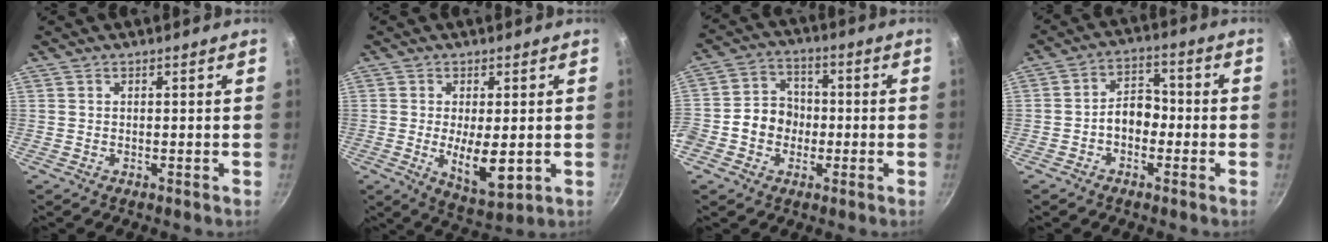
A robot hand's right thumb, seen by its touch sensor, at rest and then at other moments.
{"total": 9.0, "force": [-0.9, 3.8, 8.1], "torque": [-0.130, -0.016, 0.000]}
{"total": 9.4, "force": [-1.7, 8.0, 4.5], "torque": [-0.038, 0.025, -0.042]}
{"total": 6.2, "force": [-1.7, 4.4, 3.9], "torque": [-0.030, 0.031, -0.038]}